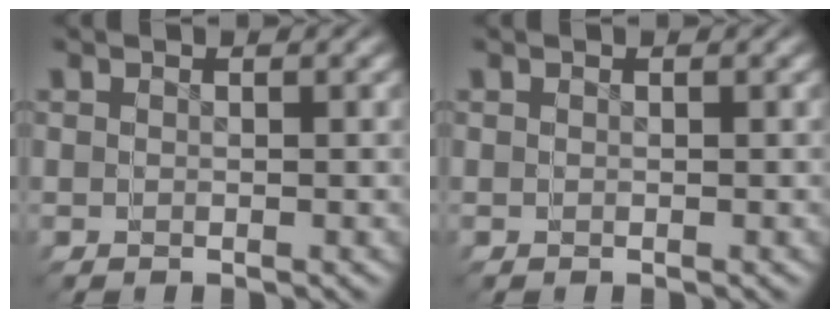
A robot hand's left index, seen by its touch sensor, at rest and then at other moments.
{"total": 0.0}